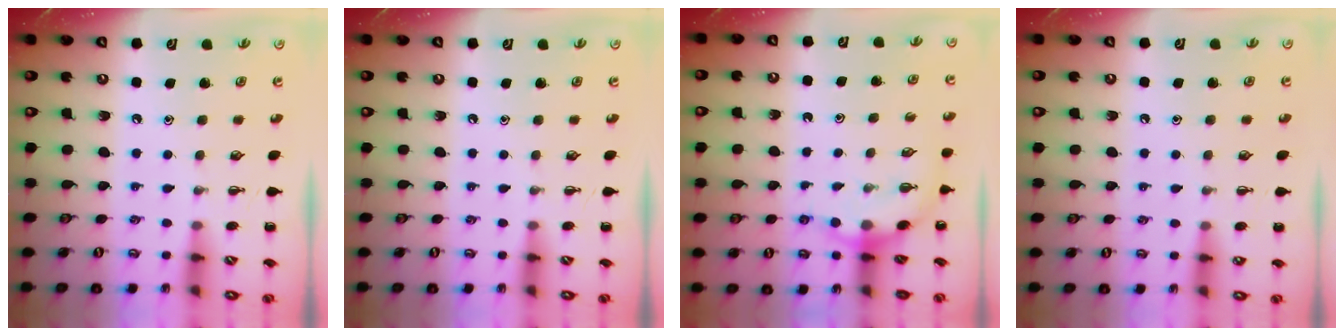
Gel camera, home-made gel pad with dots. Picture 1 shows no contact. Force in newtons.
{"total": 0.0}
{"total": 5.4, "press": 5.4, "slide": 0.6}
{"total": 3.2, "press": 3.1, "slide": 1.1}